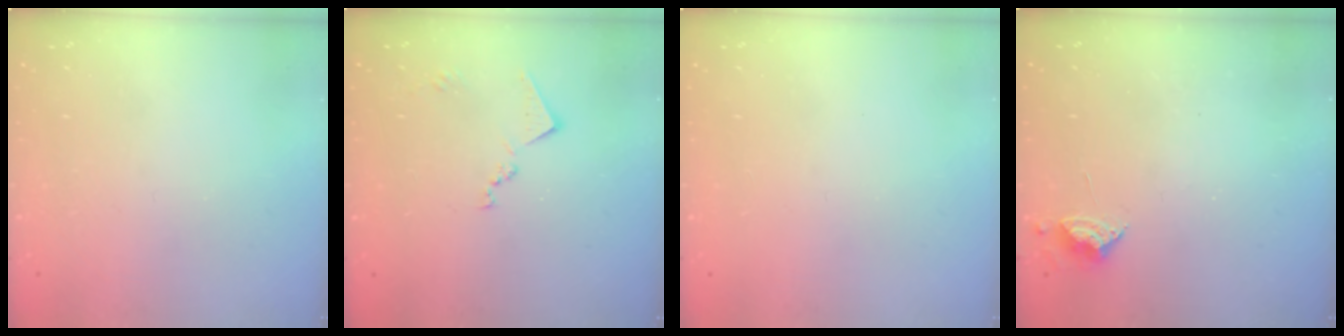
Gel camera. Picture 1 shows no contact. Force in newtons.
{"total": 10.2, "press": 10.2, "slide": 0.5}
{"total": 0.0}
{"total": 4.9, "press": 4.9, "slide": 0.5}